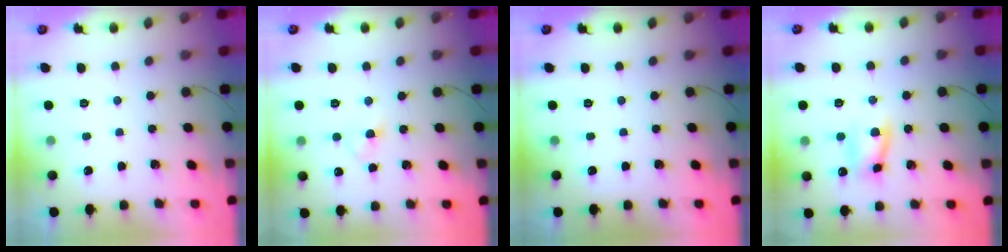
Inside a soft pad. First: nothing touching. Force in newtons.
{"total": 3.0, "press": 2.8, "slide": 1.3}
{"total": 0.0}
{"total": 8.1, "press": 8.1, "slide": 0.6}